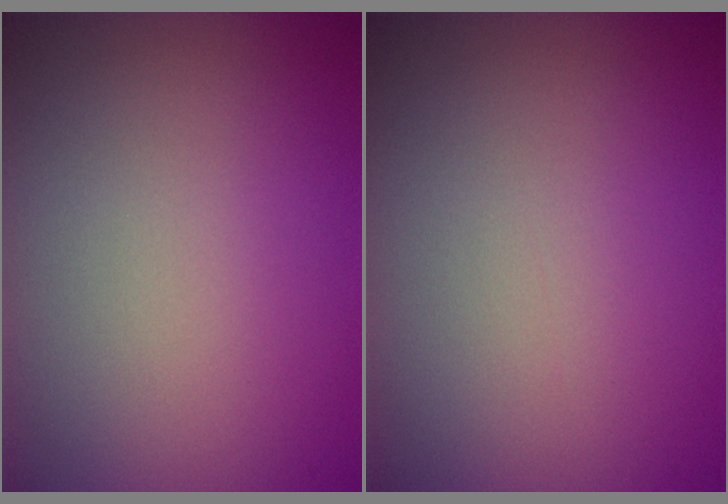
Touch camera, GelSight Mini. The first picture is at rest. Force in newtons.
{"total": 0.0}